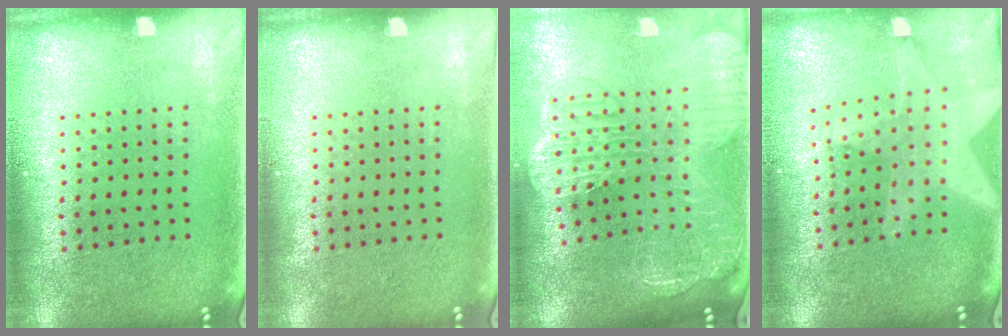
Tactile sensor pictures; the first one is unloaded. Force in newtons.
{"total": 0.0}
{"total": 3.3, "press": 2.7, "slide": 1.9}
{"total": 1.9, "press": 1.6, "slide": 0.8}